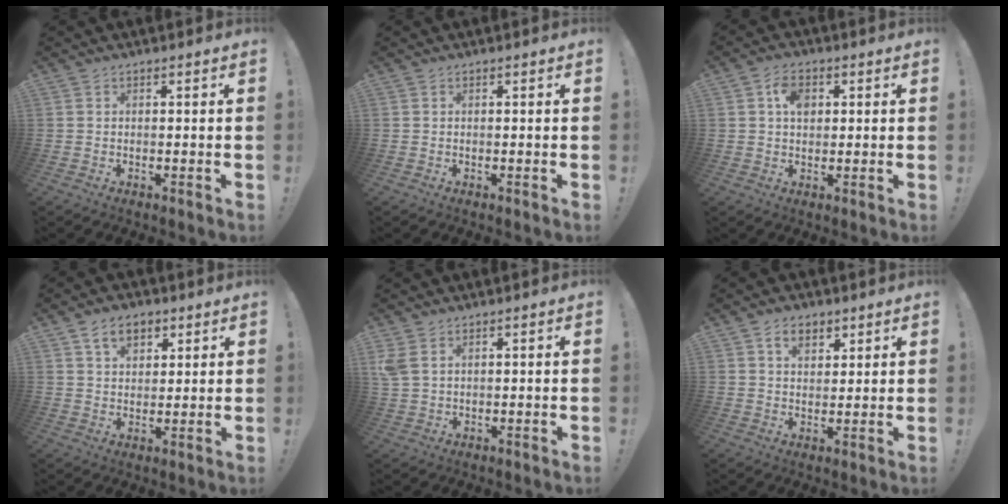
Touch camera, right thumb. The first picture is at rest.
{"total": 0.0}
{"total": 5.8, "force": [1.7, 4.1, 3.8], "torque": [-0.059, 0.005, 0.029]}
{"total": 7.7, "force": [4.1, 5.1, 4.0], "torque": [-0.059, -0.006, 0.077]}
{"total": 4.3, "force": [2.0, 2.5, 3.0], "torque": [-0.064, -0.005, 0.040]}
{"total": 5.9, "force": [3.5, 3.8, 2.8], "torque": [-0.044, -0.008, 0.065]}